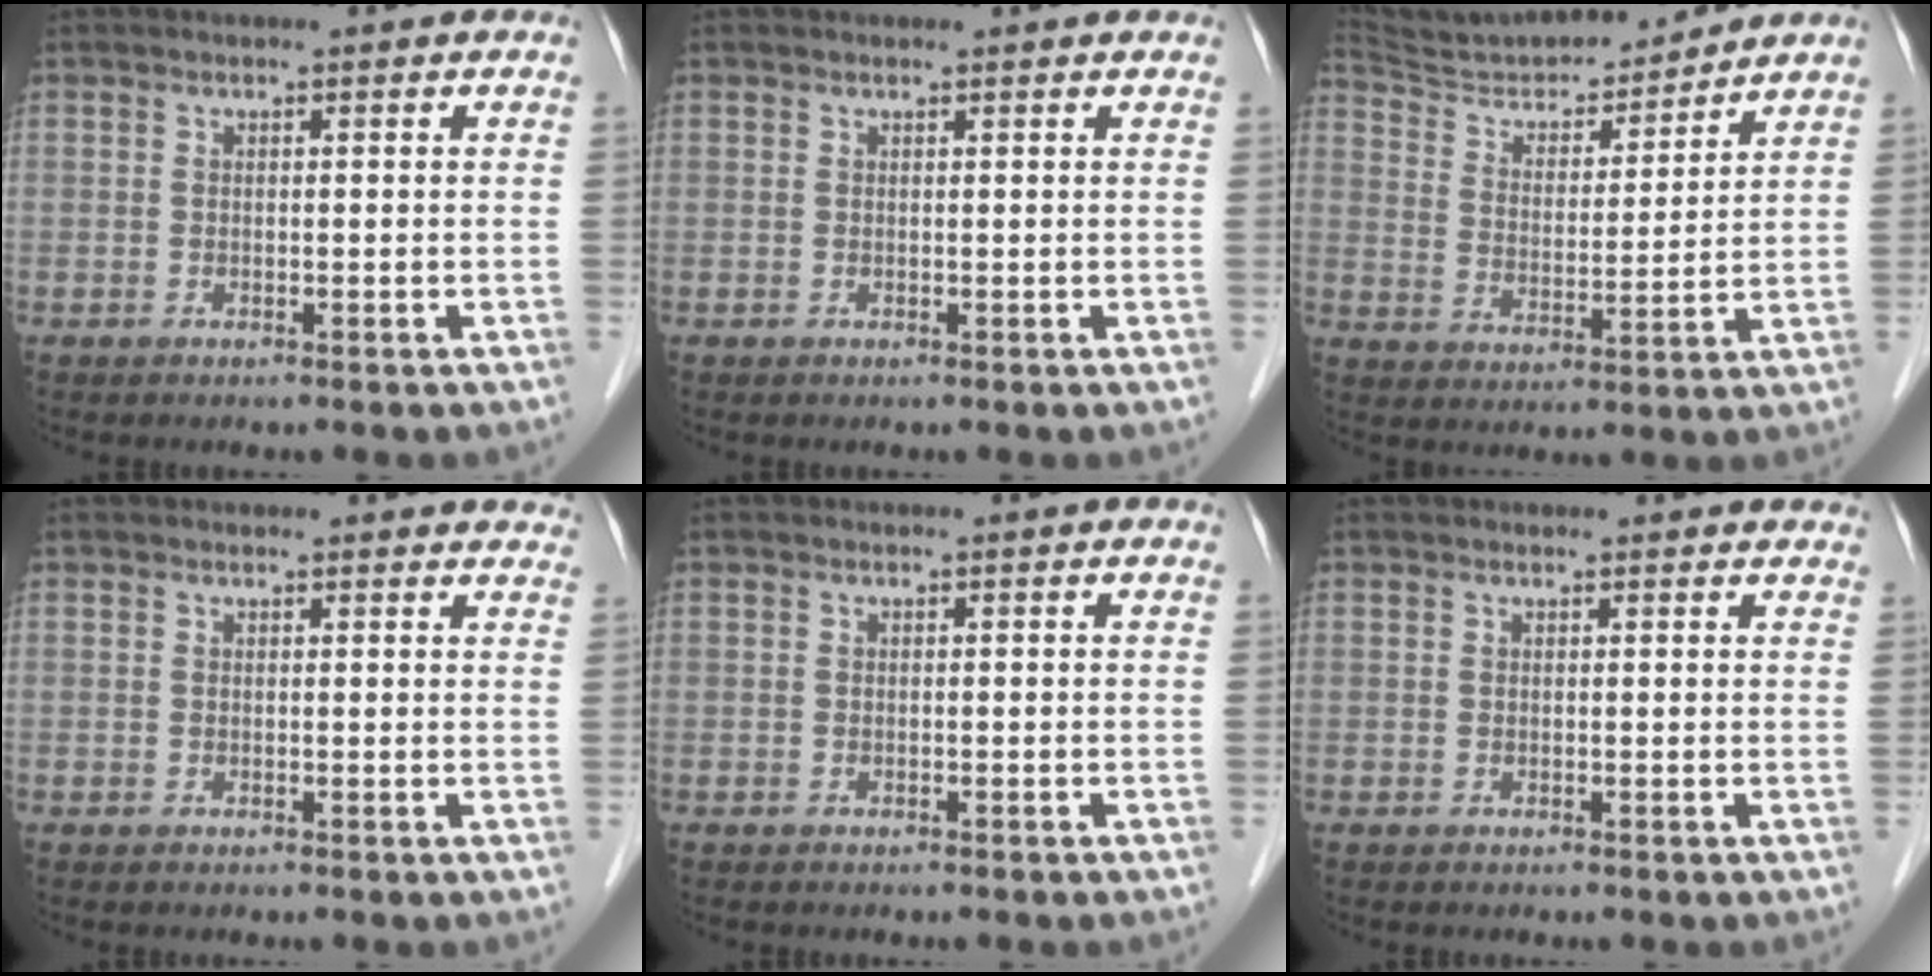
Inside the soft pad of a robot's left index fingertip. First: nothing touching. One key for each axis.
{"total": 1.0, "fx": 1.0, "fy": 0.1, "fz": 0.1, "tx": -0.012, "ty": 0.008, "tz": 0.014}
{"total": 14.1, "fx": 13.5, "fy": 1.8, "fz": 3.7, "tx": -0.068, "ty": 0.002, "tz": 0.233}
{"total": 5.8, "fx": 5.5, "fy": 1.6, "fz": 1.2, "tx": 0.002, "ty": 0.009, "tz": 0.045}
{"total": 0.0}
{"total": 3.5, "fx": 3.2, "fy": 1.0, "fz": 0.9, "tx": -0.010, "ty": 0.015, "tz": 0.029}